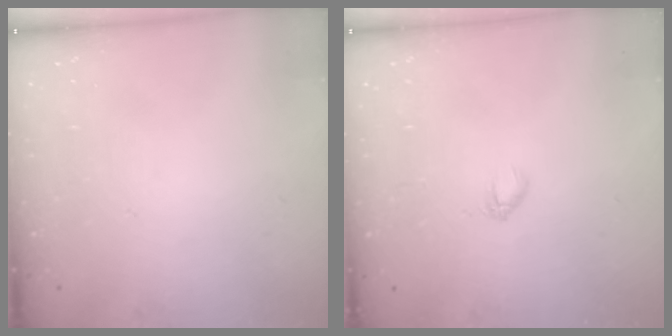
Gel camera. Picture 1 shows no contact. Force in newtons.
{"total": 2.7, "press": 2.5, "slide": 0.8}